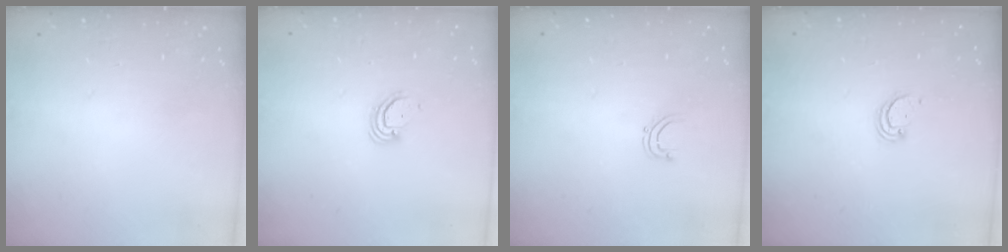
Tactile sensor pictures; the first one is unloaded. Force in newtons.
{"total": 2.9, "press": 2.9, "slide": 0.2}
{"total": 3.3, "press": 3.3, "slide": 0.3}
{"total": 2.2, "press": 2.2, "slide": 0.2}